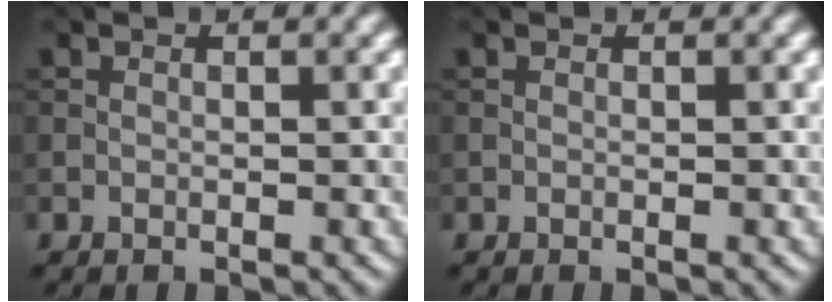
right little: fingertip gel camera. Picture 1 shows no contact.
{"total": 0.0}